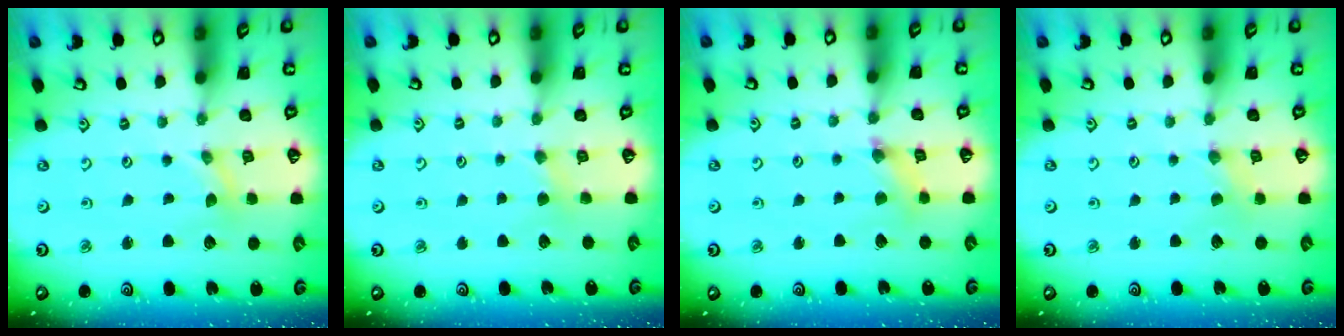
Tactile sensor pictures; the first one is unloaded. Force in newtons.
{"total": 2.4, "press": 2.4, "slide": 0.3}
{"total": 2.7, "press": 2.7, "slide": 0.4}
{"total": 0.0}